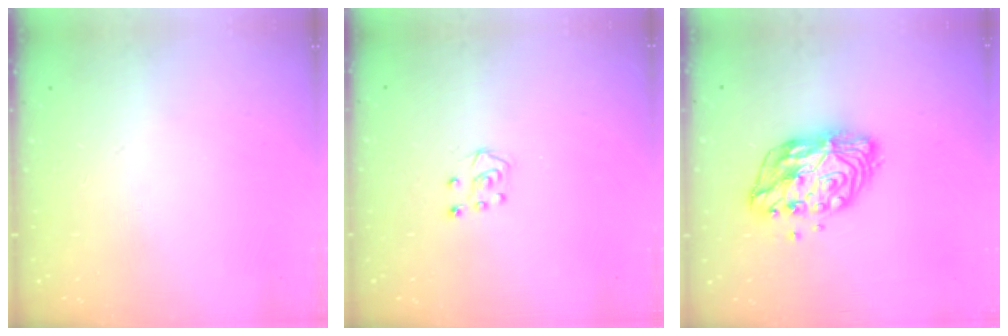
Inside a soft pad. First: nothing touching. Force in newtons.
{"total": 5.3, "press": 5.3, "slide": 0.6}
{"total": 13.2, "press": 13.2, "slide": 0.9}